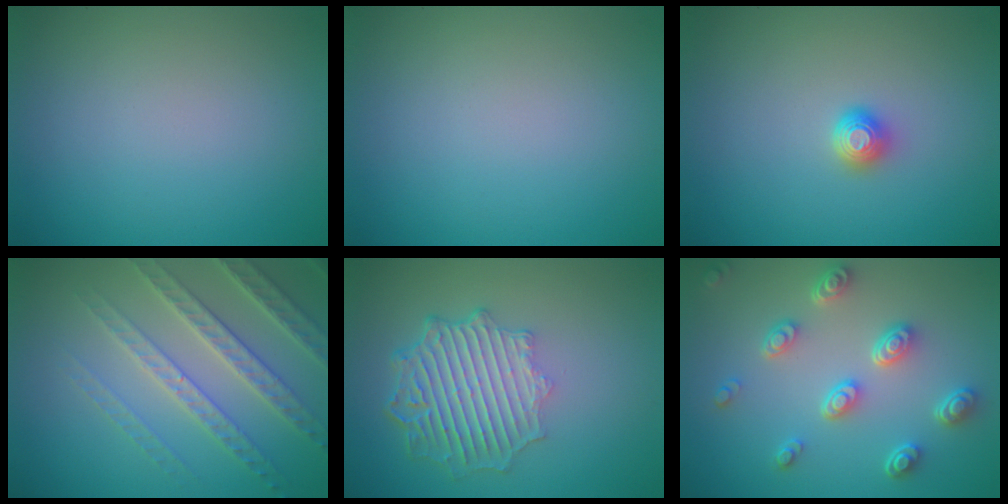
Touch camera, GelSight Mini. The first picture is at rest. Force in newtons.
{"total": 0.0}
{"total": 1.4, "press": 1.2, "slide": 0.7}
{"total": 5.1, "press": 4.4, "slide": 2.5}
{"total": 6.2, "press": 4.7, "slide": 4.1}
{"total": 4.8, "press": 3.8, "slide": 2.9}